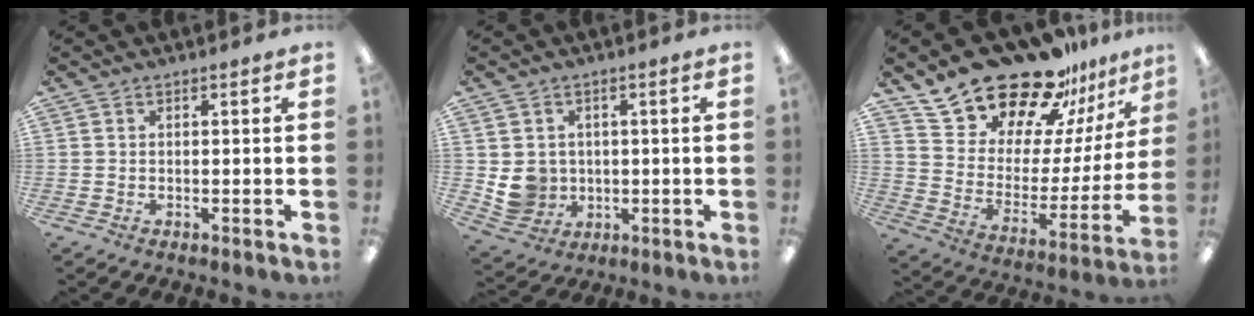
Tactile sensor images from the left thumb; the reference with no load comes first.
{"total": 6.8, "force": [0.6, 6.5, 1.9], "torque": [-0.048, 0.004, 0.020]}
{"total": 23.9, "force": [20.3, 10.0, 7.7], "torque": [-0.129, -0.148, 0.371]}